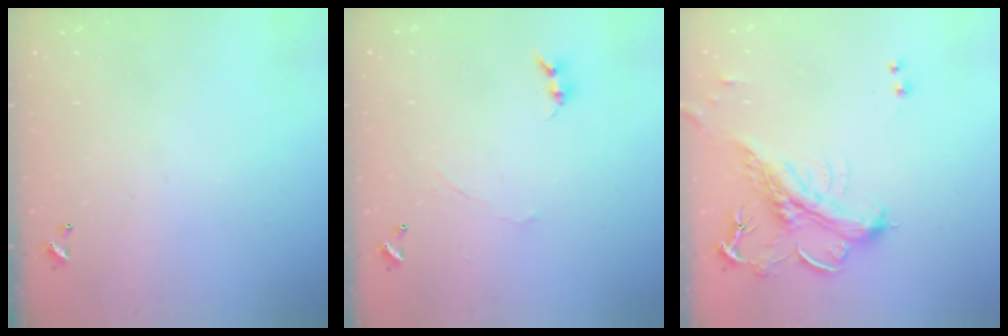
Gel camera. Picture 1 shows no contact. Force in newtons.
{"total": 0.7, "press": 0.4, "slide": 0.5}
{"total": 2.3, "press": 1.9, "slide": 1.3}